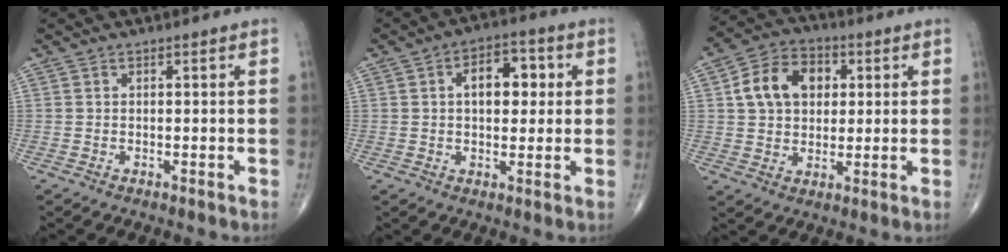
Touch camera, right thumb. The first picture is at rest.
{"total": 8.9, "force": [1.7, 5.2, 6.9], "torque": [-0.076, 0.012, 0.022]}
{"total": 11.6, "force": [2.6, 8.5, 7.4], "torque": [-0.106, 0.009, 0.039]}